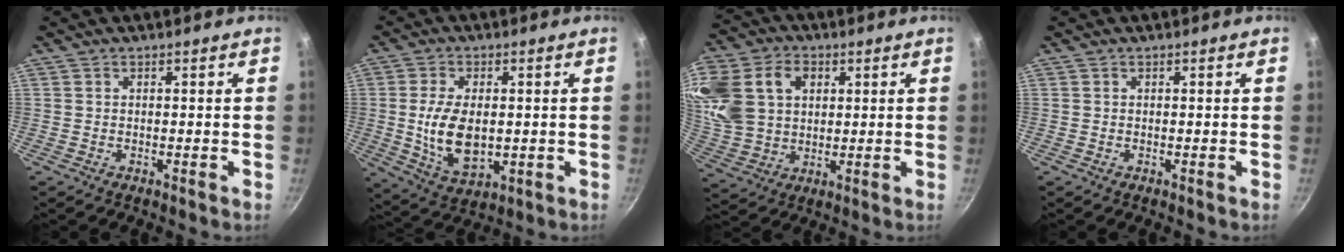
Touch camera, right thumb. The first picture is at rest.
{"total": 11.3, "force": [-0.1, 6.5, 9.2], "torque": [-0.163, -0.011, 0.009]}
{"total": 22.4, "force": [6.8, 16.7, 13.2], "torque": [-0.292, 0.021, 0.131]}
{"total": 0.0}